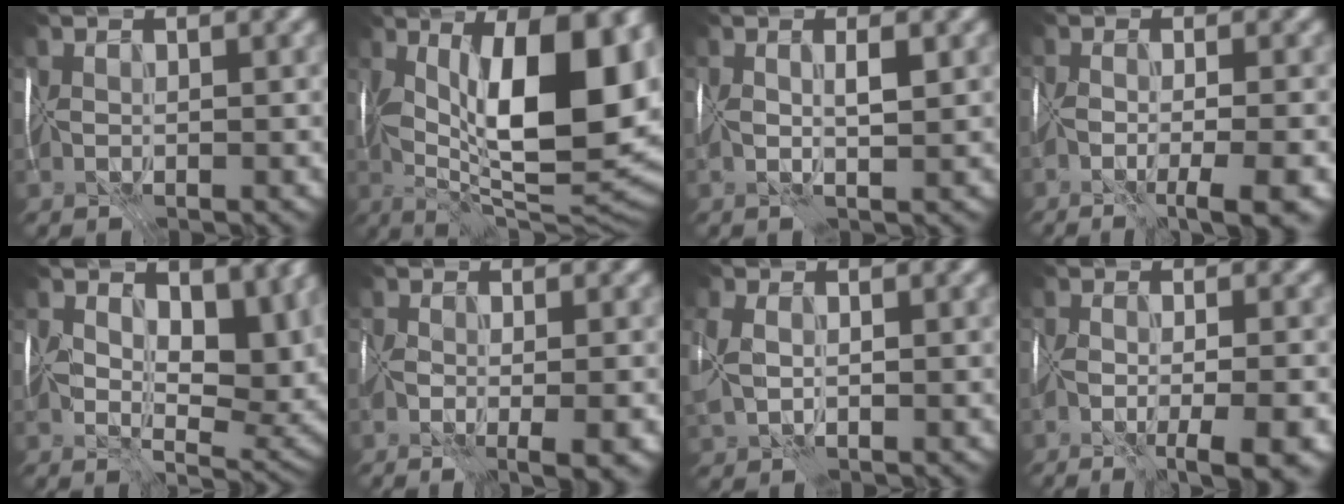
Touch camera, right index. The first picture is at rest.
{"total": 16.9, "force": [2.4, 6.5, 15.4], "torque": [-0.219, 0.004, 0.036]}
{"total": 2.2, "force": [0.5, 0.4, 2.1], "torque": [-0.044, 0.004, 0.006]}
{"total": 6.6, "force": [-3.4, 1.7, 5.4], "torque": [-0.073, -0.011, -0.051]}
{"total": 8.4, "force": [2.3, 4.9, 6.4], "torque": [-0.109, -0.018, 0.036]}
{"total": 5.6, "force": [-2.2, 1.9, 4.7], "torque": [-0.064, -0.011, -0.025]}
{"total": 4.6, "force": [-0.2, 3.3, 3.3], "torque": [-0.076, -0.006, 0.002]}
{"total": 8.1, "force": [-4.3, 2.4, 6.4], "torque": [-0.085, -0.014, -0.058]}